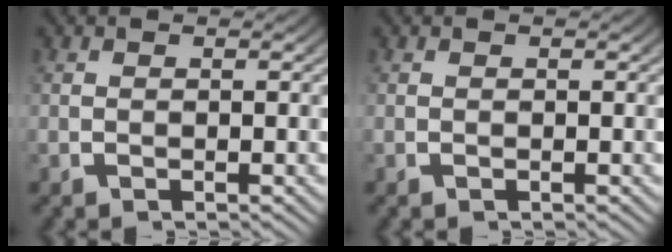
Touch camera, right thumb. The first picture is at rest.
{"total": 0.0}